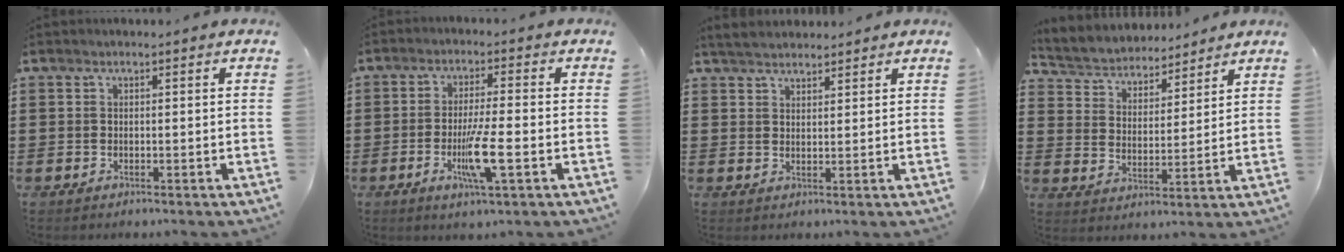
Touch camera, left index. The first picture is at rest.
{"total": 7.1, "force": [-2.2, 0.7, 6.7], "torque": [-0.129, -0.014, -0.043]}
{"total": 2.9, "force": [2.8, 0.6, 0.4], "torque": [-0.016, 0.000, 0.053]}
{"total": 4.3, "force": [4.1, 1.1, -0.3], "torque": [-0.021, -0.030, 0.068]}